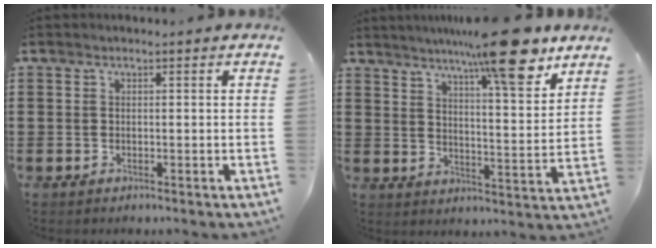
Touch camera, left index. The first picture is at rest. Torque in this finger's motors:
{"motor_torque": [1.10, -1.03, 1.02, 0.21]}